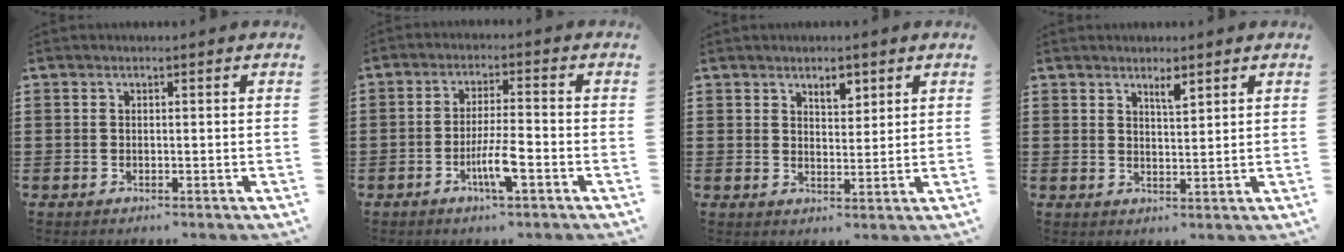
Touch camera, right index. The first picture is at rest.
{"total": 5.6, "force": [-2.5, 0.8, 4.9], "torque": [-0.101, -0.010, -0.048]}
{"total": 3.4, "force": [2.4, 1.7, 1.7], "torque": [-0.024, 0.000, 0.040]}
{"total": 2.6, "force": [2.0, 0.5, 1.5], "torque": [-0.025, 0.000, 0.033]}